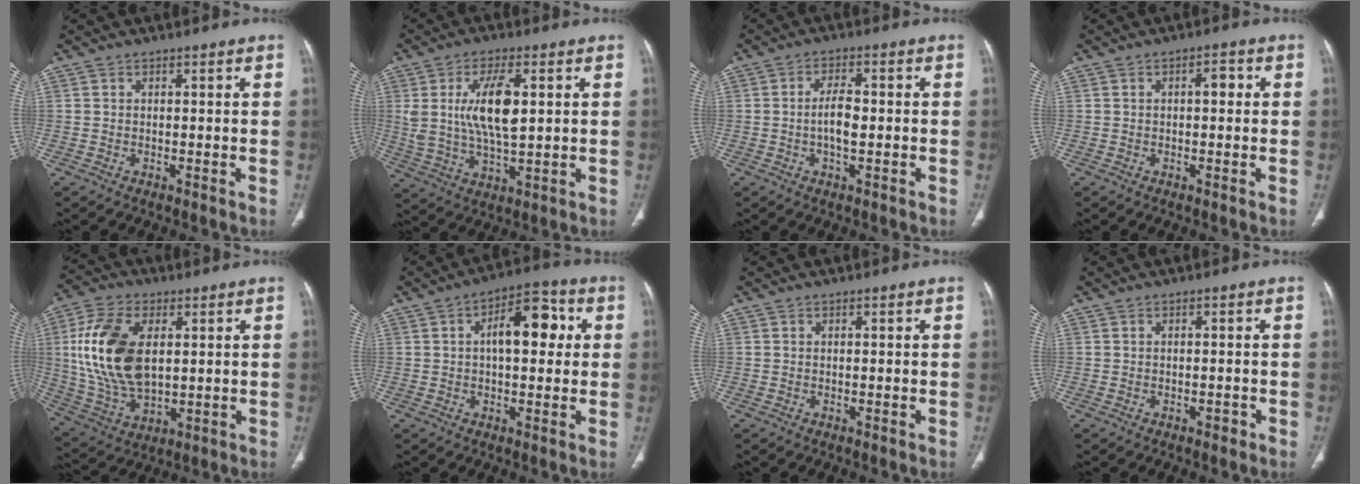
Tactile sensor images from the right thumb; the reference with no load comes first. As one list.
[{"total": 12.3, "force": [2.7, 4.9, 11.0], "torque": [-0.210, -0.011, 0.055]}, {"total": 4.6, "force": [-0.6, 1.8, 4.2], "torque": [-0.078, 0.006, -0.015]}, {"total": 2.3, "force": [0.2, 1.2, 1.9], "torque": [-0.023, 0.009, -0.003]}, {"total": 18.1, "force": [3.0, 10.3, 14.5], "torque": [-0.285, -0.008, 0.063]}, {"total": 11.1, "force": [2.0, 5.6, 9.4], "torque": [-0.115, 0.021, 0.021]}, {"total": 0.0}, {"total": 0.9, "force": [-0.6, 0.5, 0.5], "torque": [-0.003, 0.003, -0.010]}]